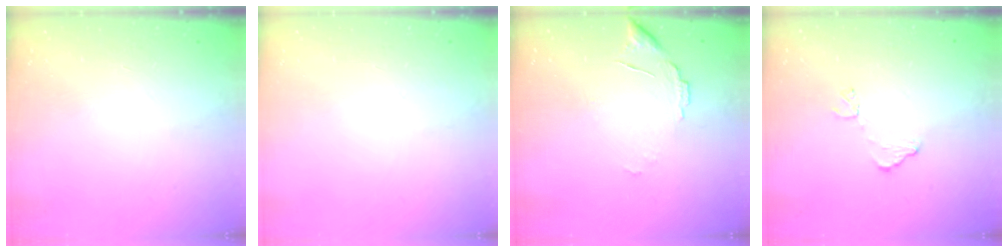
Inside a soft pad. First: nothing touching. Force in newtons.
{"total": 0.0}
{"total": 9.5, "press": 9.5, "slide": 0.6}
{"total": 9.0, "press": 9.0, "slide": 0.5}